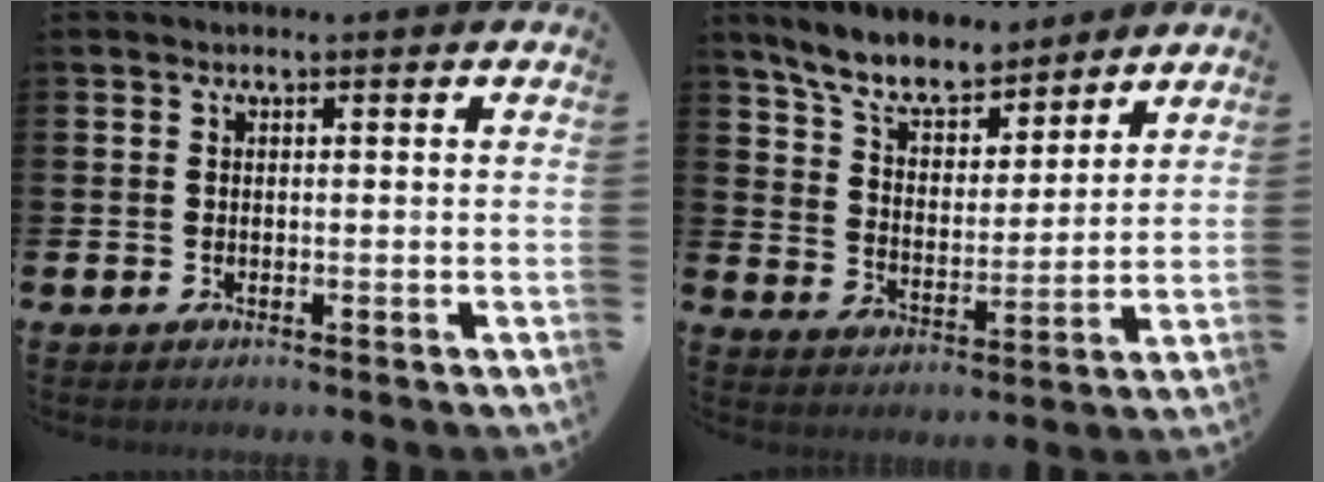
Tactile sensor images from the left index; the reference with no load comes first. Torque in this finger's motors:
{"motor_torque": [1.35, -0.79, 0.70, 0.21]}